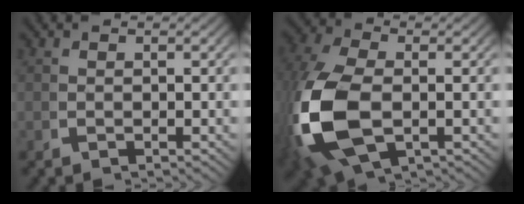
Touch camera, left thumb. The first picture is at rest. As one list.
[{"total": 12.5, "force": [-2.1, 7.7, 9.6], "torque": [-0.266, -0.042, -0.008]}]